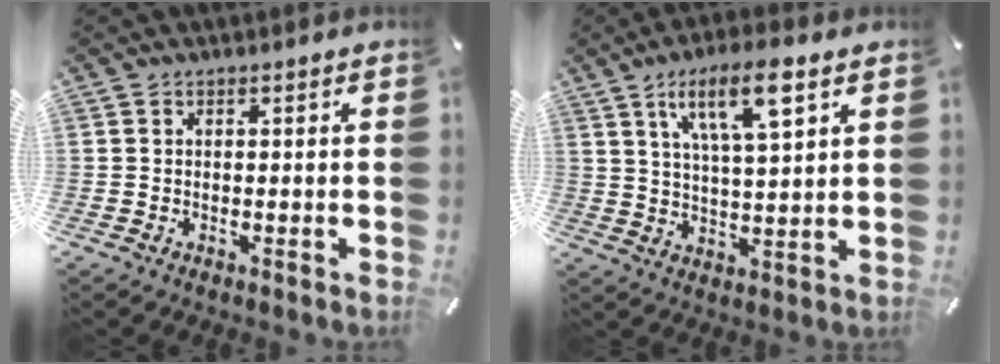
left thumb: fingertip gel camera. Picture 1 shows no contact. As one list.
[{"total": 12.2, "force": [6.6, 3.6, 9.6], "torque": [-0.157, -0.017, 0.108]}]